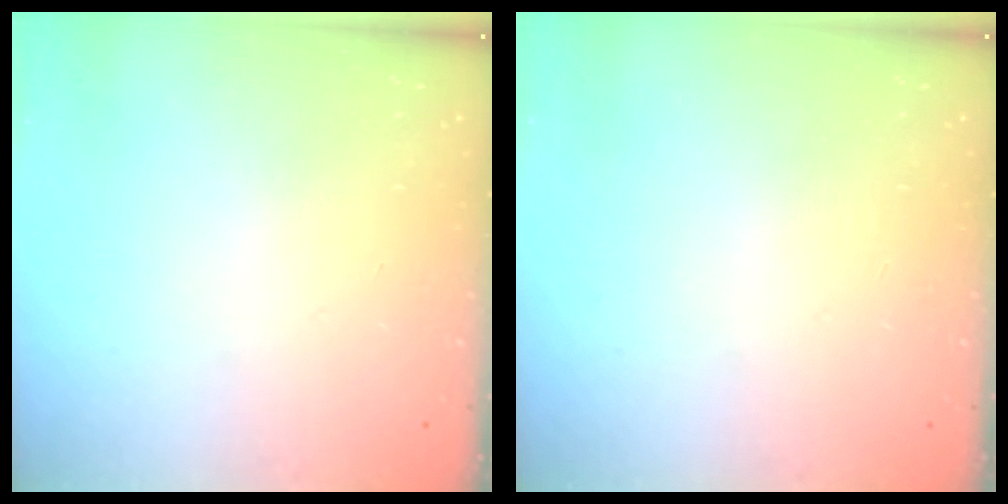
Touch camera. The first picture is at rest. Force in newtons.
{"total": 0.0}